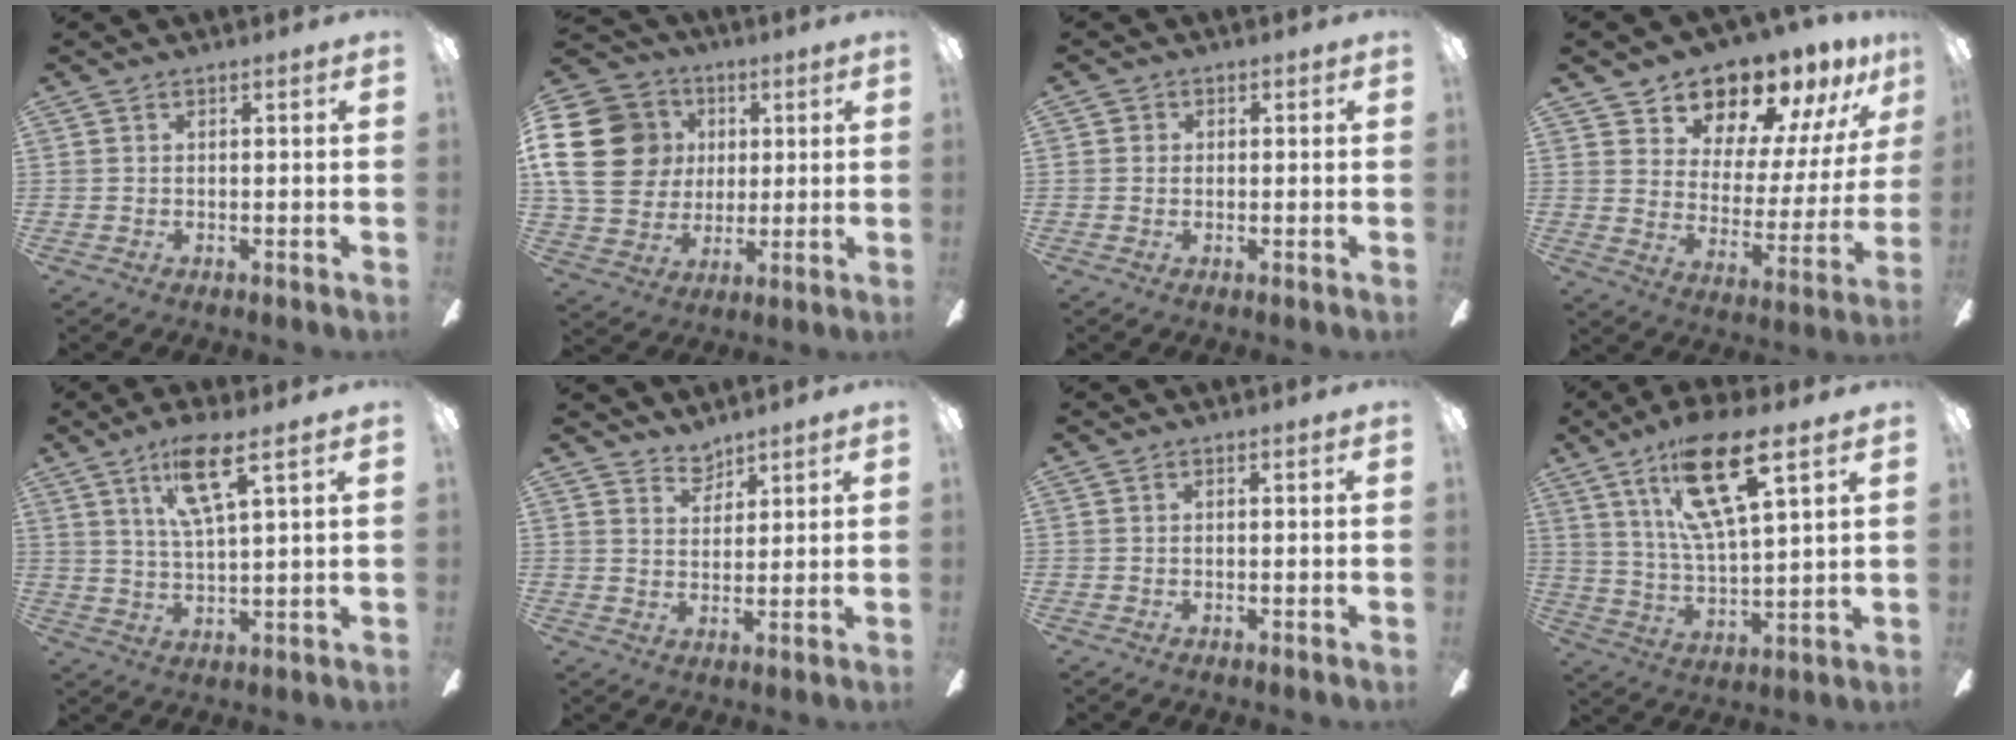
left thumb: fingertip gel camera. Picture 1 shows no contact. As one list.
[{"total": 21.5, "force": [4.0, 17.8, 11.3], "torque": [-0.224, 0.006, 0.077]}, {"total": 1.3, "force": [0.2, 1.3, 0.1], "torque": [0.005, 0.002, -0.001]}, {"total": 15.2, "force": [13.5, 6.1, 3.4], "torque": [-0.060, -0.120, 0.237]}, {"total": 10.6, "force": [6.3, 2.2, 8.2], "torque": [-0.158, -0.008, 0.106]}, {"total": 4.3, "force": [4.0, 1.6, -0.1], "torque": [0.006, -0.027, 0.074]}, {"total": 0.0}, {"total": 19.1, "force": [11.0, 5.7, 14.5], "torque": [-0.261, -0.040, 0.176]}]